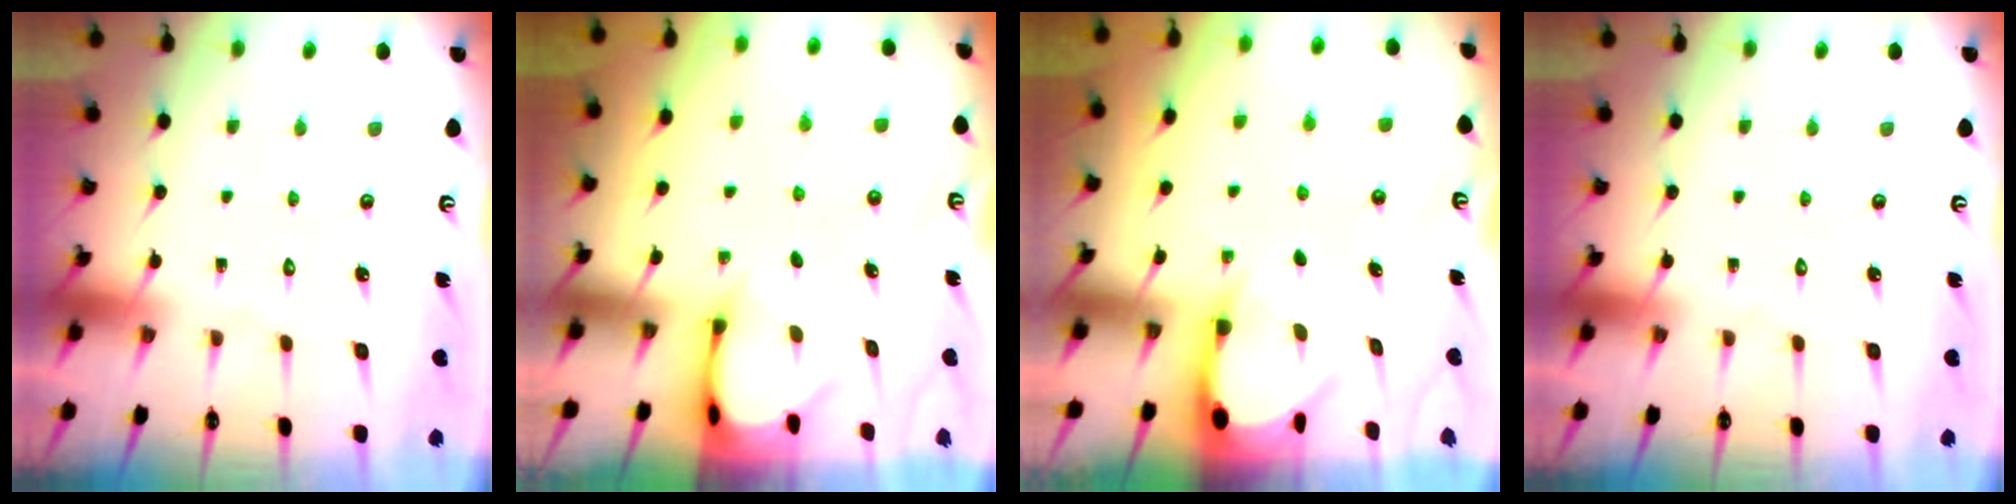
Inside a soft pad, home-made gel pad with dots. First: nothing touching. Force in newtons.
{"total": 3.2, "press": 3.2, "slide": 0.2}
{"total": 3.3, "press": 3.2, "slide": 0.2}
{"total": 0.0}